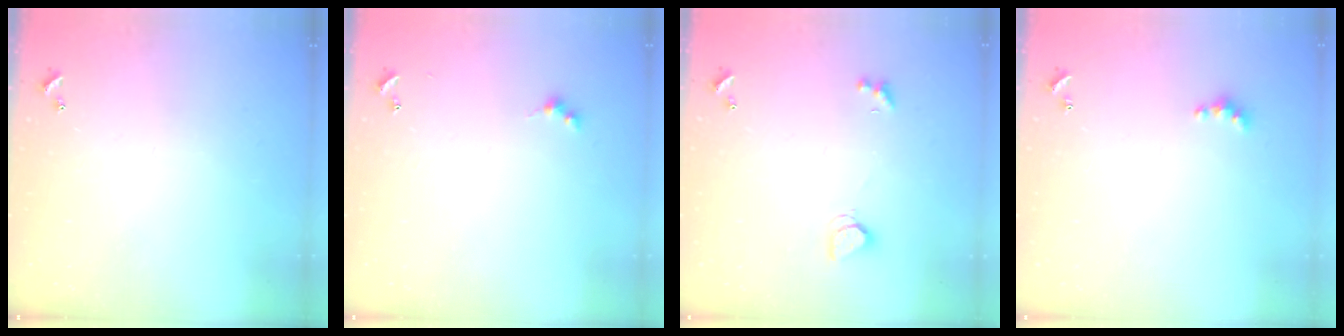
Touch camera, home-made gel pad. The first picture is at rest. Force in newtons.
{"total": 2.6, "press": 2.6, "slide": 0.5}
{"total": 1.7, "press": 1.7, "slide": 0.4}
{"total": 2.8, "press": 2.8, "slide": 0.5}